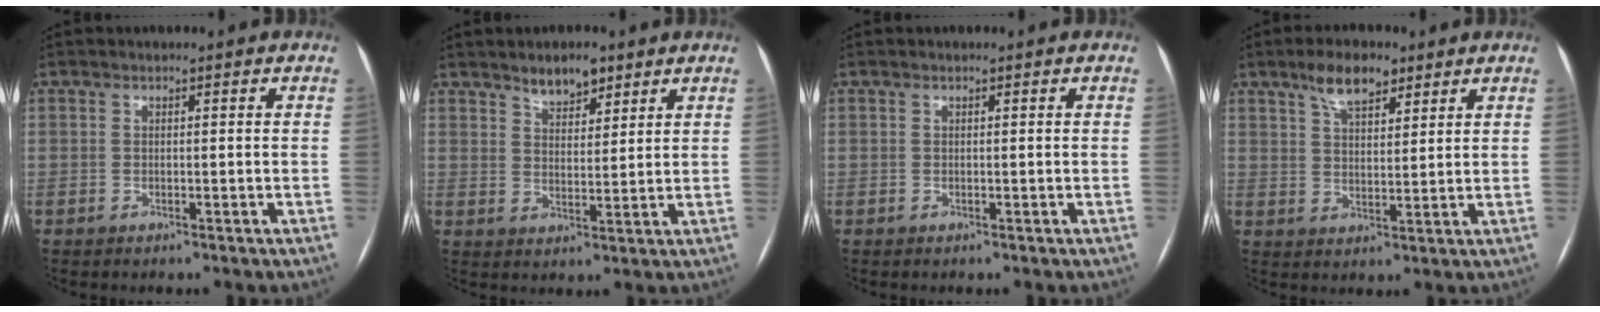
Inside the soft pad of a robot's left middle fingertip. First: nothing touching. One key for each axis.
{"total": 4.9, "fx": 3.7, "fy": 2.0, "fz": 2.4, "tx": -0.040, "ty": 0.002, "tz": 0.066}
{"total": 0.0}
{"total": 6.6, "fx": 4.5, "fy": 2.6, "fz": 4.1, "tx": -0.075, "ty": 0.012, "tz": 0.081}